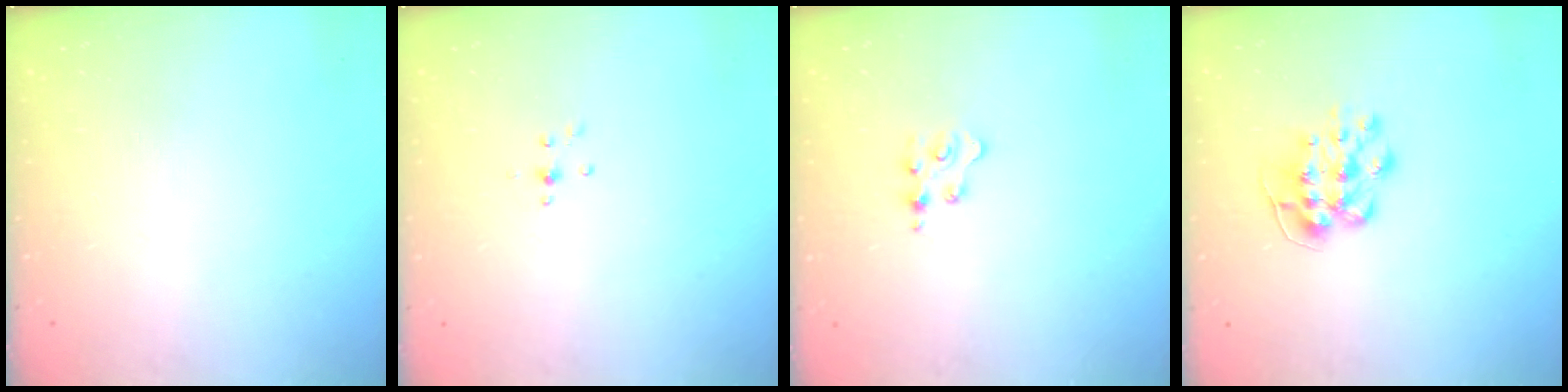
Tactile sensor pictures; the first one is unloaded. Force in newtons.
{"total": 3.0, "press": 2.9, "slide": 0.9}
{"total": 2.5, "press": 2.5, "slide": 0.4}
{"total": 8.6, "press": 8.5, "slide": 0.2}